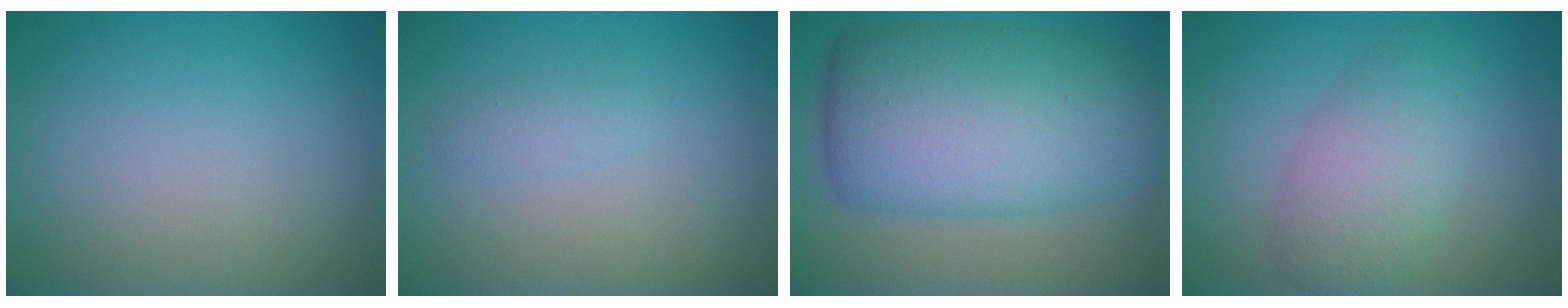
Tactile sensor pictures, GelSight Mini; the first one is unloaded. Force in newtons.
{"total": 1.1, "press": 1.0, "slide": 0.1}
{"total": 11.6, "press": 11.6, "slide": 0.1}
{"total": 4.6, "press": 4.6, "slide": 0.3}